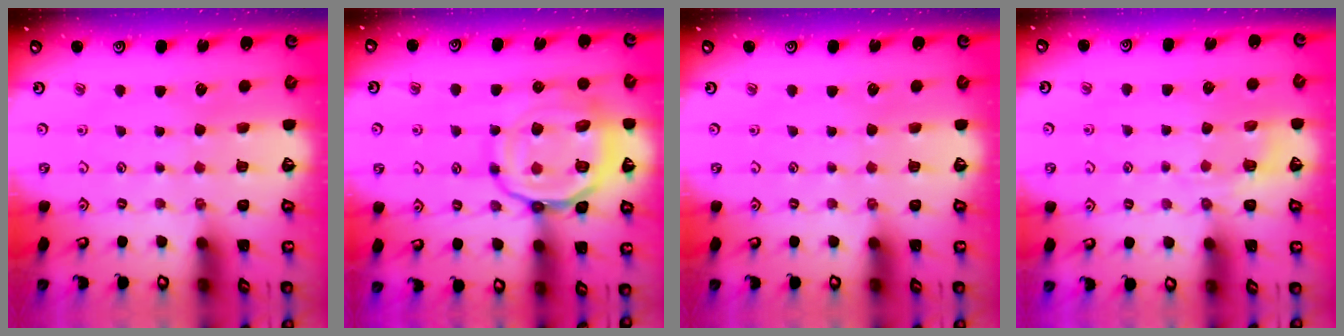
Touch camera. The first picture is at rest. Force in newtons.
{"total": 18.3, "press": 18.2, "slide": 1.9}
{"total": 0.0}
{"total": 2.3, "press": 1.7, "slide": 1.6}